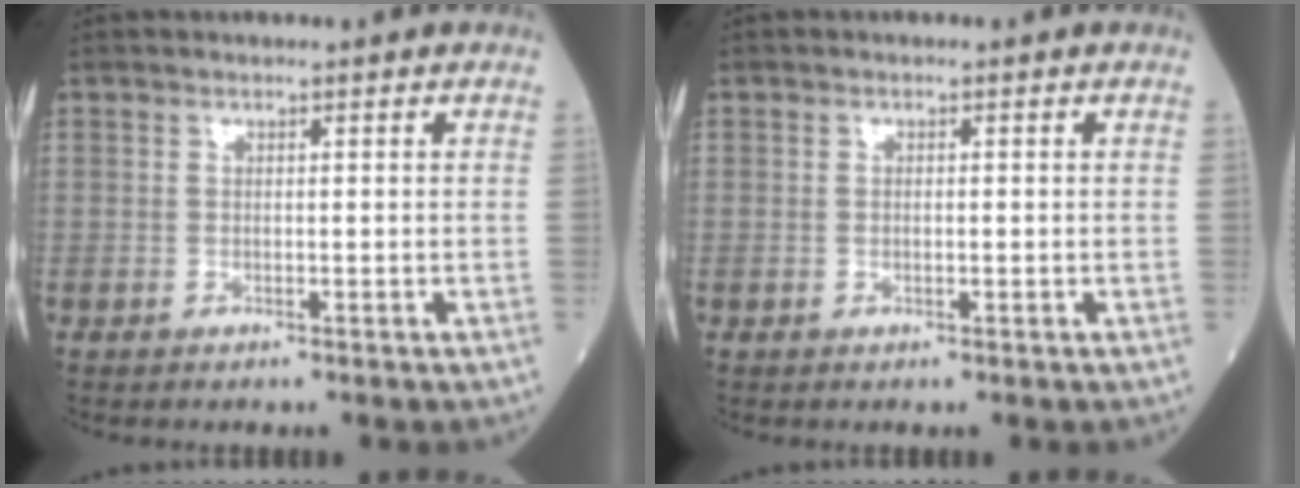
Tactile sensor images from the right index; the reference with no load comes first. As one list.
[{"total": 0.7, "force": [-0.1, 0.3, 0.7], "torque": [-0.014, -0.001, -0.001]}]